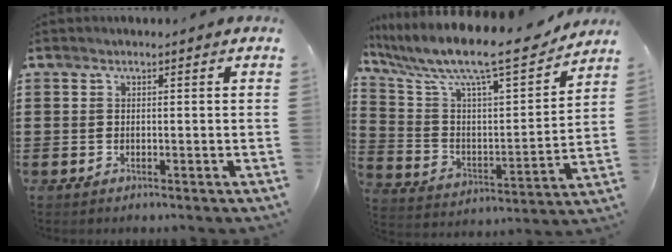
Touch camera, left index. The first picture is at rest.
{"total": 11.3, "force": [9.4, 1.2, 6.2], "torque": [-0.152, -0.071, 0.150]}